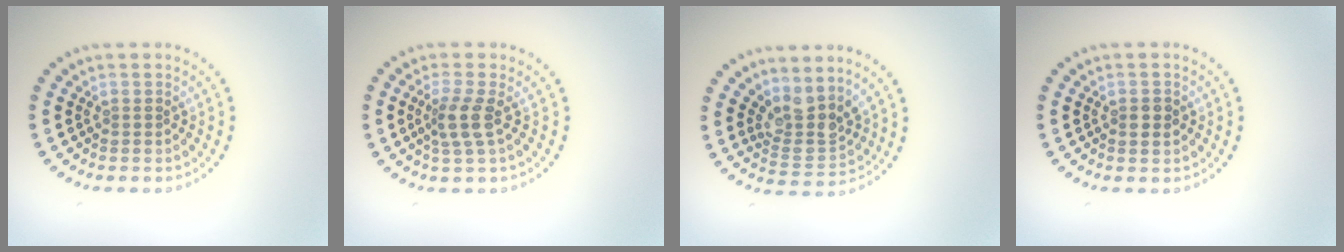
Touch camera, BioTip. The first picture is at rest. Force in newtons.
{"total": 2.5, "press": 2.0, "slide": 1.6}
{"total": 3.5, "press": 2.6, "slide": 2.3}
{"total": 1.4, "press": 1.4, "slide": 0.1}